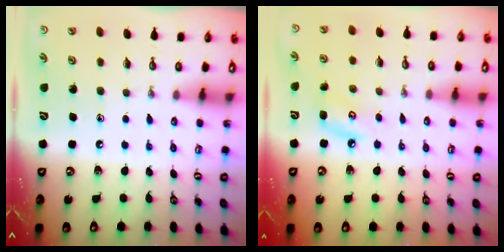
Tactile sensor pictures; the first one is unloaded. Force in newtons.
{"total": 7.6, "press": 7.6, "slide": 1.0}